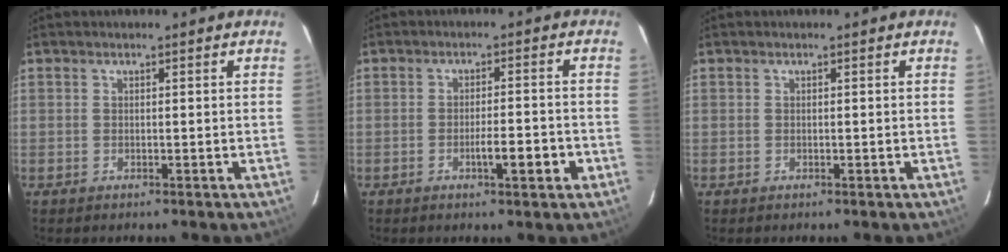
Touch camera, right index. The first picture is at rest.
{"total": 5.2, "force": [-2.1, 1.0, 4.6], "torque": [-0.074, 0.002, -0.028]}
{"total": 0.0}